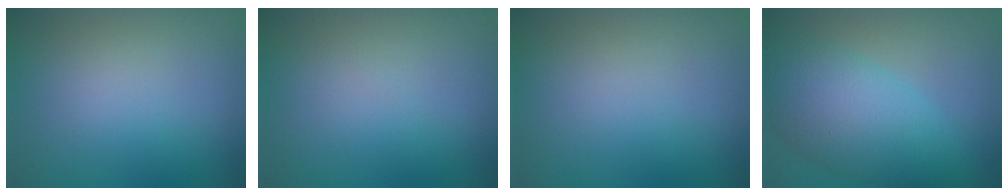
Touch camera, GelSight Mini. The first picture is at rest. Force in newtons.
{"total": 0.0}
{"total": 0.0}
{"total": 7.2, "press": 7.2, "slide": 0.2}